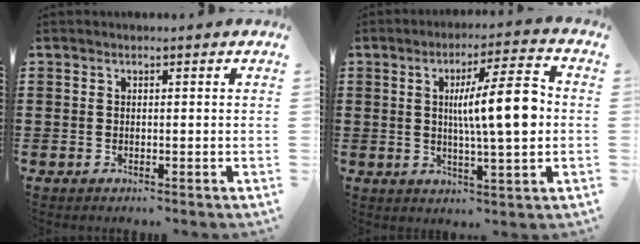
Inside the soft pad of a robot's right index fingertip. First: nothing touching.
{"total": 10.8, "force": [1.1, 1.8, 10.5], "torque": [-0.169, -0.004, 0.009]}